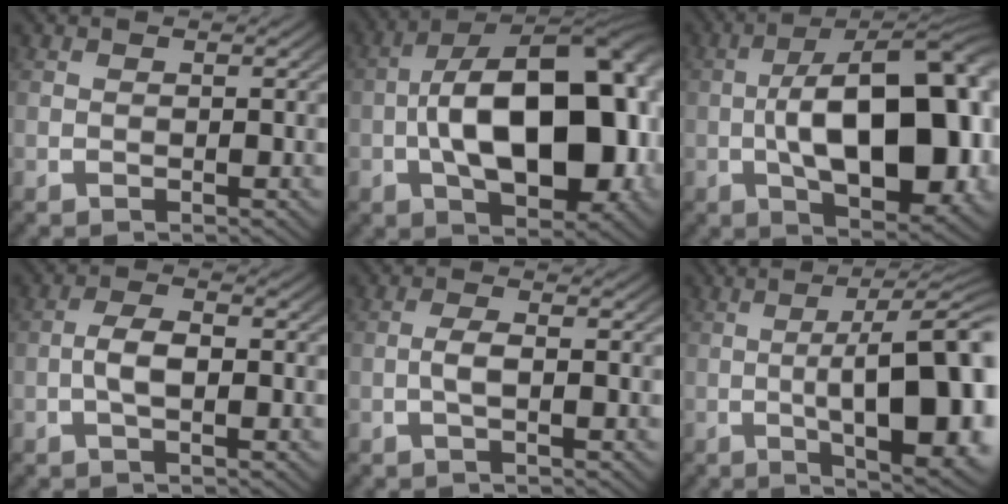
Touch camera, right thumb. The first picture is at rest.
{"total": 17.7, "force": [-1.0, 10.3, 14.3], "torque": [-0.241, -0.054, 0.007]}
{"total": 15.9, "force": [-1.0, 8.7, 13.3], "torque": [-0.218, -0.053, 0.007]}
{"total": 3.0, "force": [-0.4, 1.3, 2.6], "torque": [-0.061, -0.006, -0.007]}
{"total": 1.9, "force": [-0.3, 0.5, 1.8], "torque": [-0.048, -0.003, -0.006]}
{"total": 13.4, "force": [-1.6, 5.4, 12.1], "torque": [-0.184, -0.034, -0.002]}